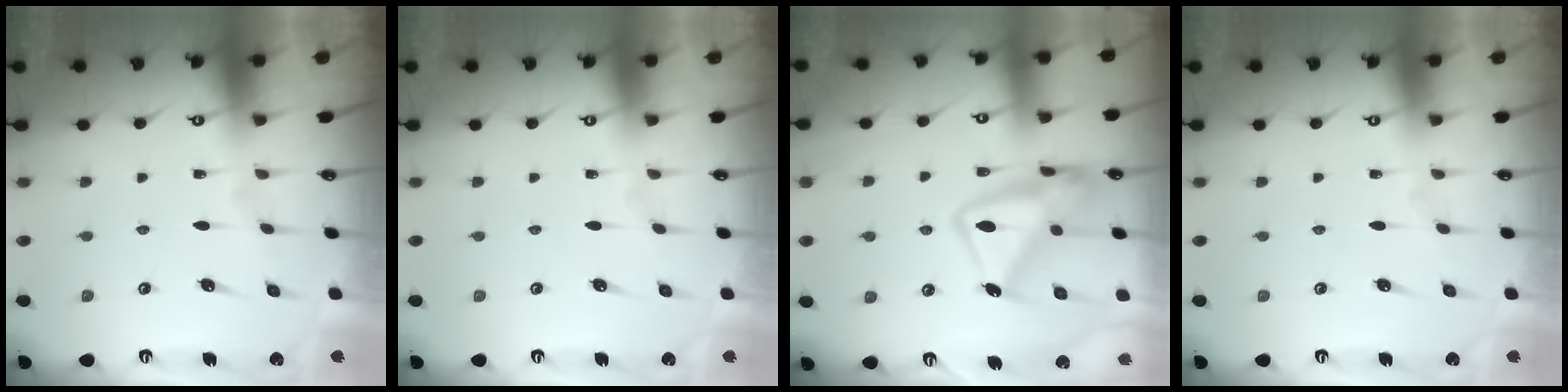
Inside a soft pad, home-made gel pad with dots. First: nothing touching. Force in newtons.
{"total": 0.0}
{"total": 15.8, "press": 15.8, "slide": 1.5}
{"total": 0.0}